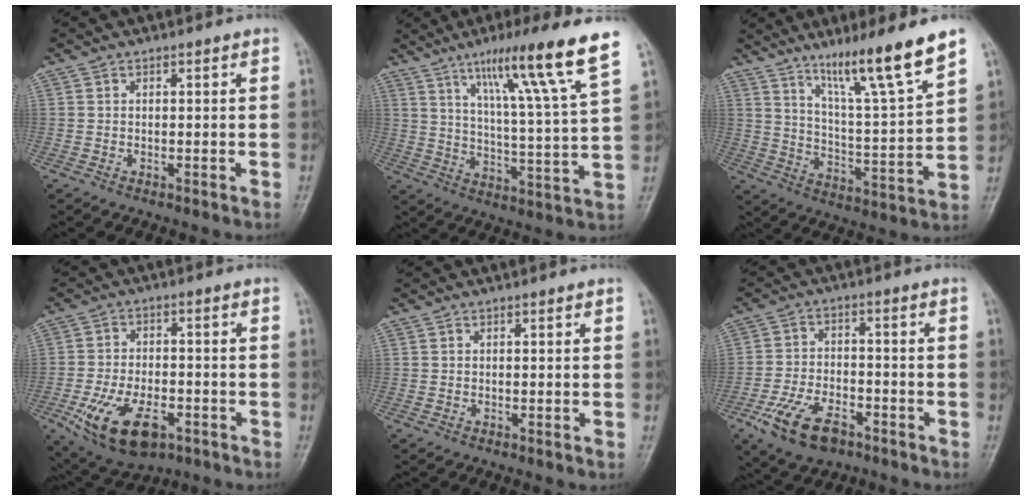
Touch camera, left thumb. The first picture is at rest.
{"total": 17.0, "force": [10.6, 0.4, 13.3], "torque": [-0.197, -0.052, 0.162]}
{"total": 15.5, "force": [10.7, 0.6, 11.2], "torque": [-0.176, -0.063, 0.181]}
{"total": 13.4, "force": [-6.0, 7.1, 9.6], "torque": [-0.168, 0.014, -0.094]}
{"total": 0.0}
{"total": 10.9, "force": [-6.1, 5.8, 6.9], "torque": [-0.125, 0.019, -0.108]}